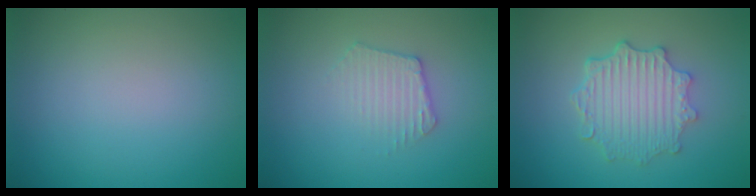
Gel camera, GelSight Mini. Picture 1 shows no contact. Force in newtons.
{"total": 2.4, "press": 2.4, "slide": 0.3}
{"total": 4.9, "press": 3.9, "slide": 2.9}